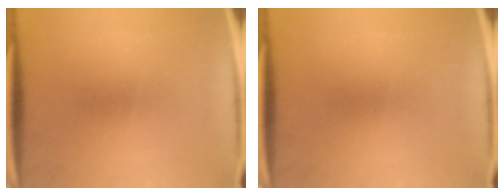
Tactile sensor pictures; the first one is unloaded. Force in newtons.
{"total": 0.0}